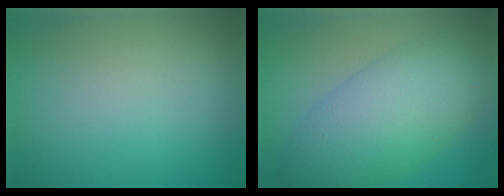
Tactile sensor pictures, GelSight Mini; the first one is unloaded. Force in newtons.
{"total": 8.4, "press": 8.4, "slide": 0.2}